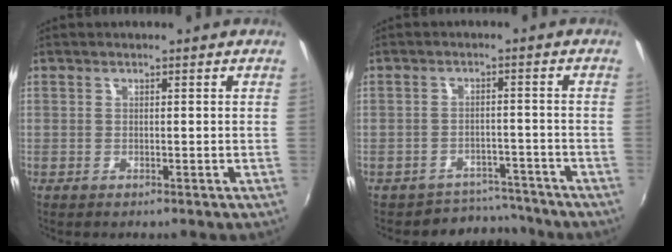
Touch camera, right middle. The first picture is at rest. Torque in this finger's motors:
{"motor_torque": [0.23, -0.41, -0.02, -0.01]}